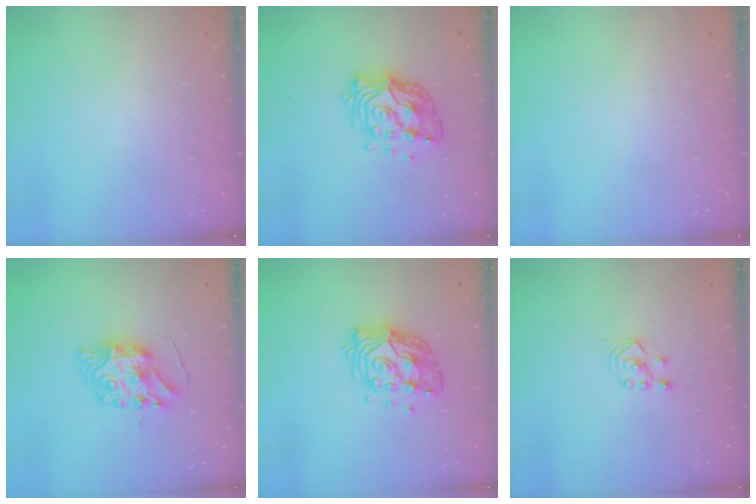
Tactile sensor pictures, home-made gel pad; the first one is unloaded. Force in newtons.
{"total": 14.4, "press": 14.3, "slide": 1.0}
{"total": 0.0}
{"total": 9.3, "press": 9.3, "slide": 0.7}
{"total": 14.4, "press": 14.3, "slide": 1.0}
{"total": 2.8, "press": 2.4, "slide": 1.4}